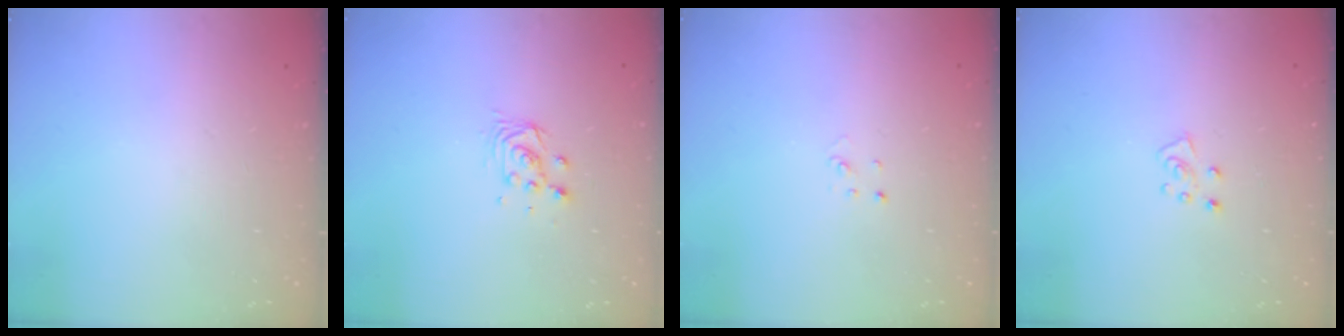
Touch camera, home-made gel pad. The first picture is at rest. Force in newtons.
{"total": 4.0, "press": 4.0, "slide": 0.1}
{"total": 2.0, "press": 2.0, "slide": 0.1}
{"total": 4.2, "press": 4.2, "slide": 0.4}